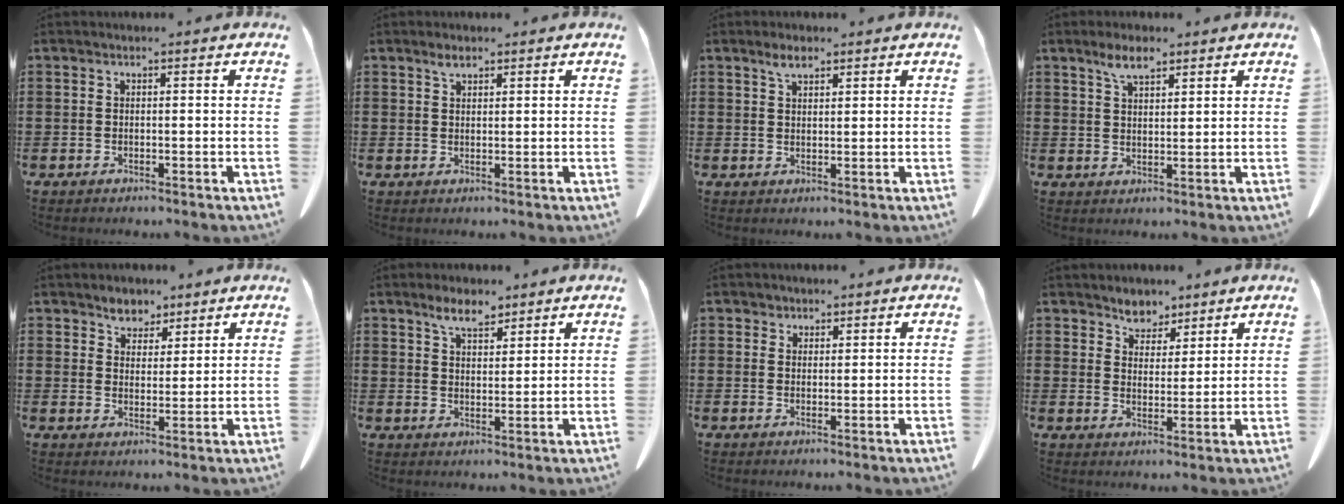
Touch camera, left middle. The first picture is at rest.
{"total": 1.8, "force": [1.4, 0.6, 1.1], "torque": [-0.024, 0.000, 0.026]}
{"total": 2.8, "force": [2.0, 0.9, 1.7], "torque": [-0.037, 0.003, 0.036]}
{"total": 4.2, "force": [2.8, 1.5, 2.7], "torque": [-0.059, 0.004, 0.051]}
{"total": 4.0, "force": [3.4, 2.0, 0.3], "torque": [-0.021, -0.001, 0.066]}
{"total": 4.5, "force": [3.6, 1.6, 2.2], "torque": [-0.051, -0.001, 0.067]}
{"total": 1.5, "force": [1.3, 0.8, 0.0], "torque": [0.003, 0.000, 0.024]}
{"total": 4.3, "force": [3.8, 2.0, -0.1], "torque": [-0.009, -0.013, 0.071]}